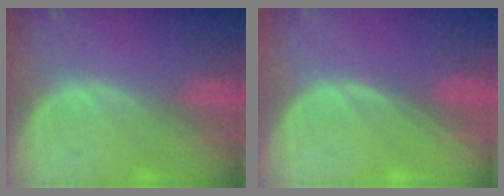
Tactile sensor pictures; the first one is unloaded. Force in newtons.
{"total": 0.0}